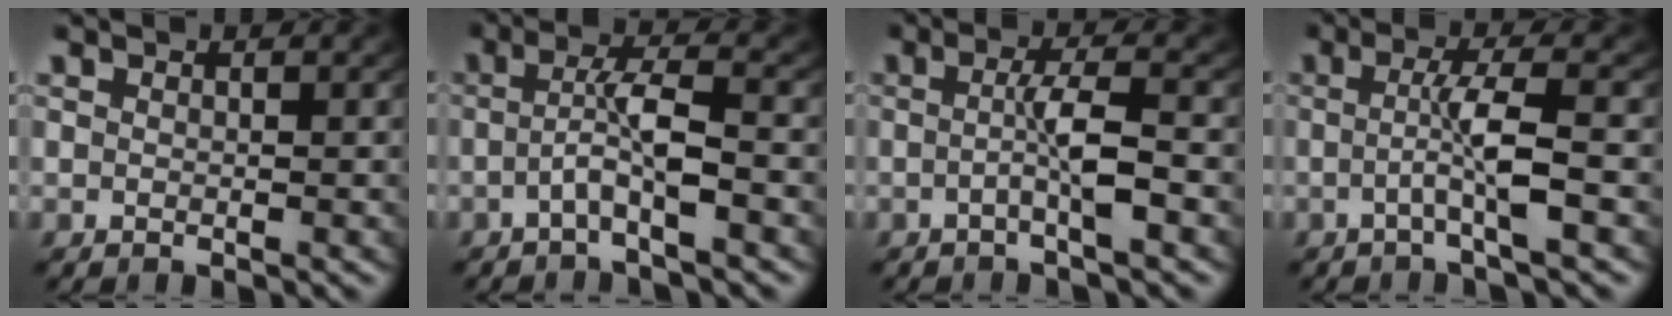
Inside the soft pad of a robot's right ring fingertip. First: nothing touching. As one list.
[{"total": 3.4, "force": [-1.5, 0.2, 3.0], "torque": [-0.060, -0.003, -0.023]}, {"total": 3.1, "force": [-1.1, 0.0, 2.9], "torque": [-0.054, -0.008, -0.015]}, {"total": 3.4, "force": [-1.0, -0.2, 3.3], "torque": [-0.062, -0.006, -0.013]}]